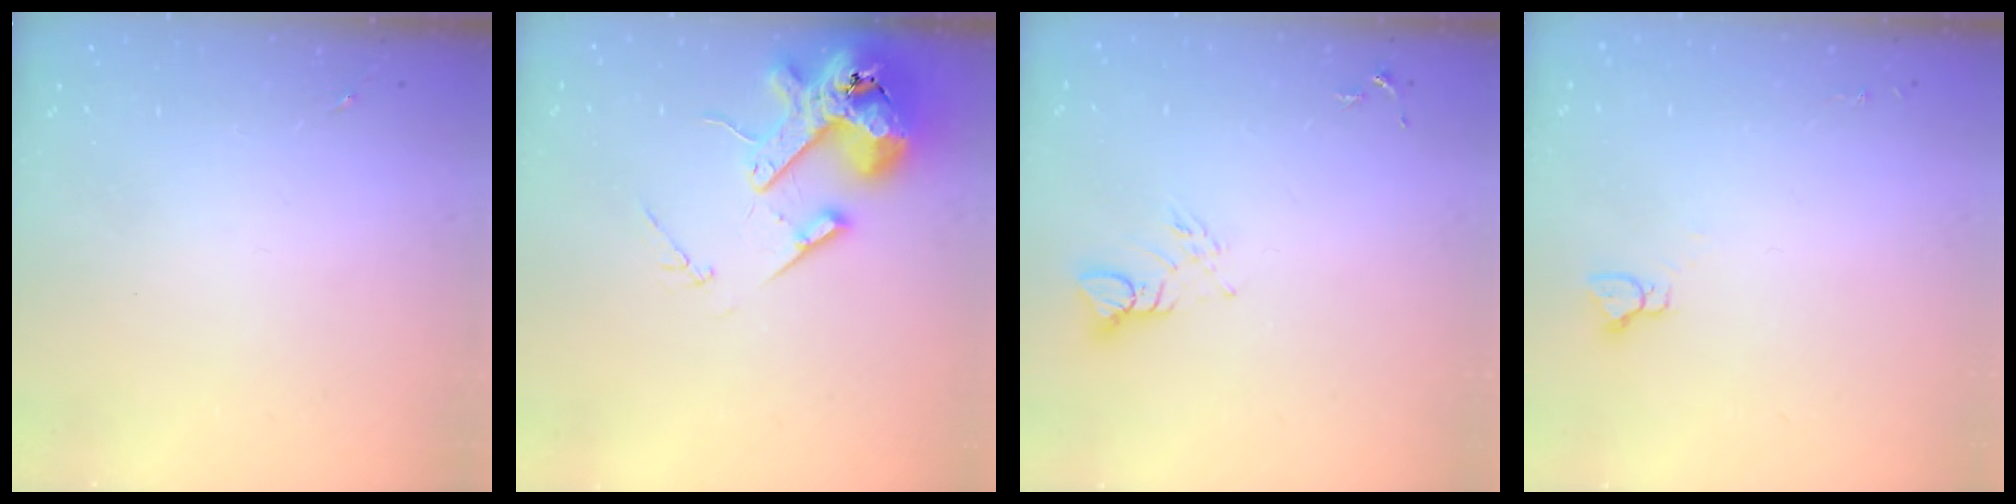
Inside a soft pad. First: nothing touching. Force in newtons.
{"total": 14.6, "press": 14.4, "slide": 2.5}
{"total": 4.6, "press": 4.6, "slide": 0.2}
{"total": 2.9, "press": 2.9, "slide": 0.2}